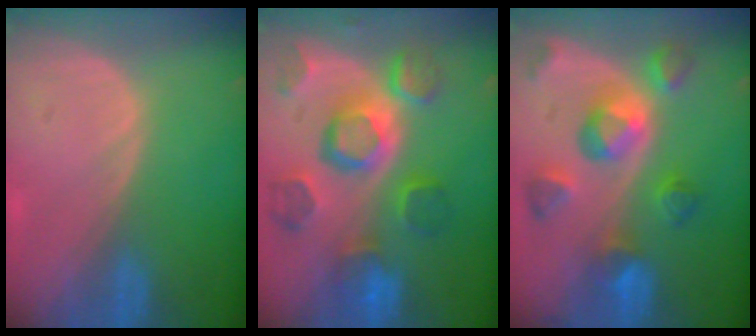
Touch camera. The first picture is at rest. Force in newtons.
{"total": 12.0, "press": 10.3, "slide": 6.2}
{"total": 9.7, "press": 8.8, "slide": 4.1}